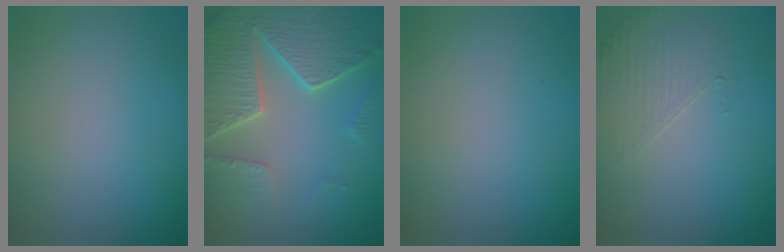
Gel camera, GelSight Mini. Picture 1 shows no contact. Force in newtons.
{"total": 7.0, "press": 5.6, "slide": 4.2}
{"total": 0.0}
{"total": 1.7, "press": 0.9, "slide": 1.4}